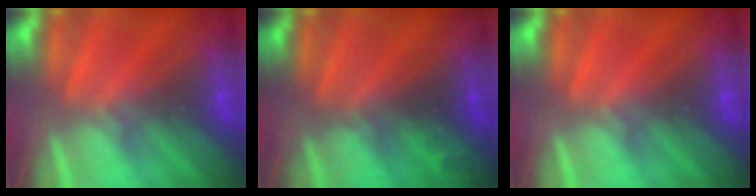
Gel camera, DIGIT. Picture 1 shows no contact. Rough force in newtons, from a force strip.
{"total": 2.4}
{"total": 0.0}